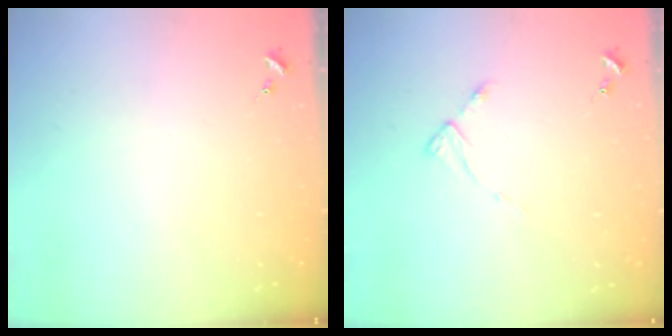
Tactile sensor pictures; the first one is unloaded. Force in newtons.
{"total": 2.7, "press": 2.7, "slide": 0.4}